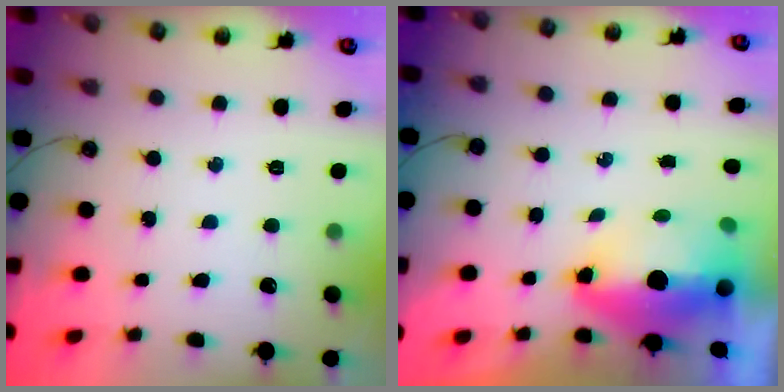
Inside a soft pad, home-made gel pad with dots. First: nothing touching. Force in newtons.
{"total": 8.2, "press": 8.2, "slide": 1.0}